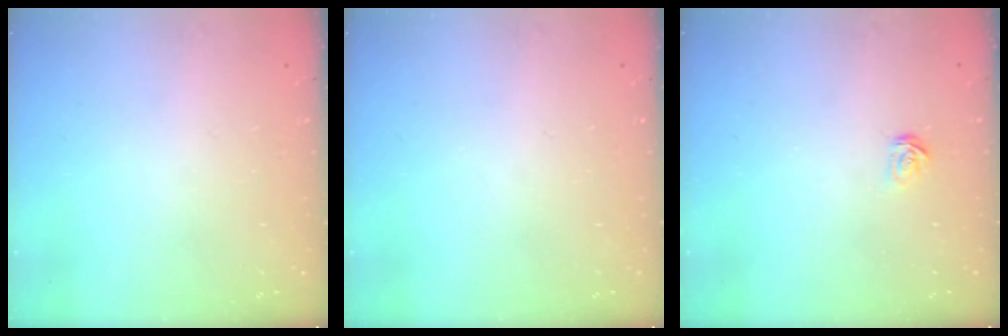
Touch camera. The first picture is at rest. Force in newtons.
{"total": 0.0}
{"total": 2.5, "press": 2.5, "slide": 0.2}